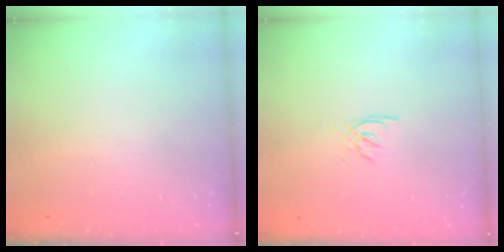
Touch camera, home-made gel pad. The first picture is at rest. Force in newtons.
{"total": 1.9, "press": 1.8, "slide": 0.4}